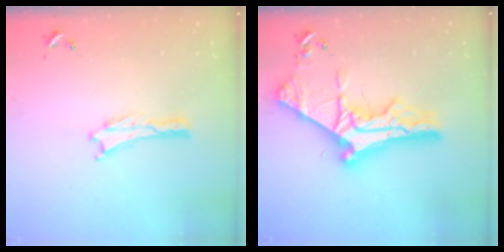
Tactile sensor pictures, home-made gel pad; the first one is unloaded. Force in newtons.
{"total": 10.8, "press": 10.7, "slide": 1.2}